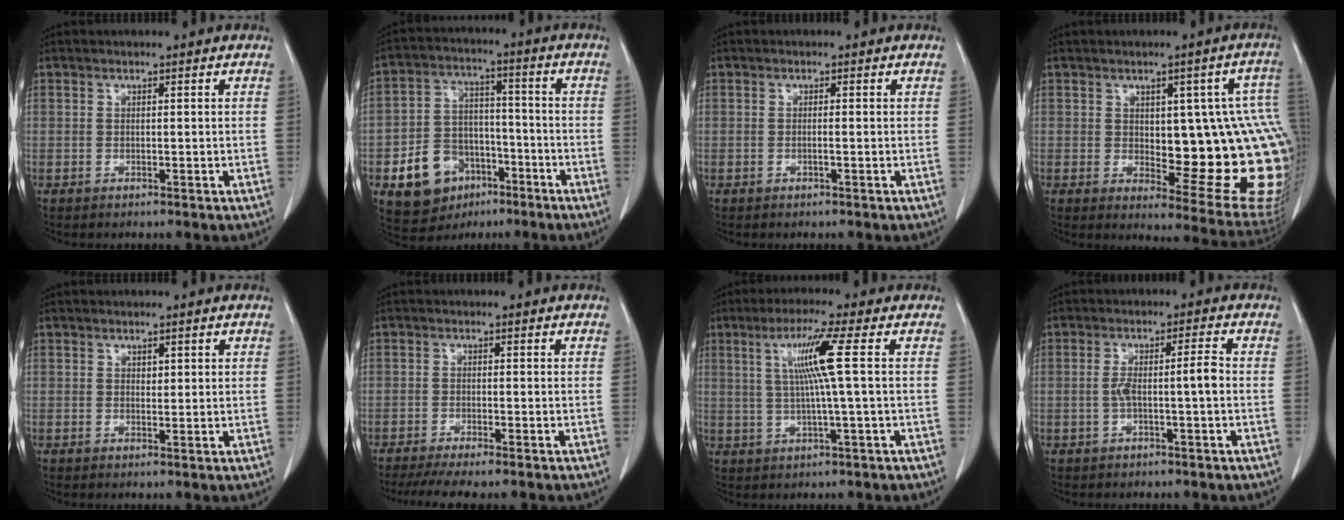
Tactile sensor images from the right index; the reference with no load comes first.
{"total": 11.4, "force": [-5.3, 8.6, 5.2], "torque": [-0.106, 0.021, -0.078]}
{"total": 0.7, "force": [-0.2, -0.1, 0.6], "torque": [-0.012, 0.000, -0.003]}
{"total": 19.6, "force": [-0.5, 6.2, 18.6], "torque": [-0.145, 0.017, 0.014]}
{"total": 1.0, "force": [0.6, 0.5, 0.6], "torque": [-0.004, -0.002, 0.009]}
{"total": 7.2, "force": [-6.0, 0.3, 4.0], "torque": [-0.054, -0.012, -0.092]}
{"total": 7.3, "force": [1.6, -1.5, 7.0], "torque": [-0.132, 0.007, 0.037]}
{"total": 4.3, "force": [-0.7, 0.1, 4.2], "torque": [-0.080, 0.014, -0.007]}